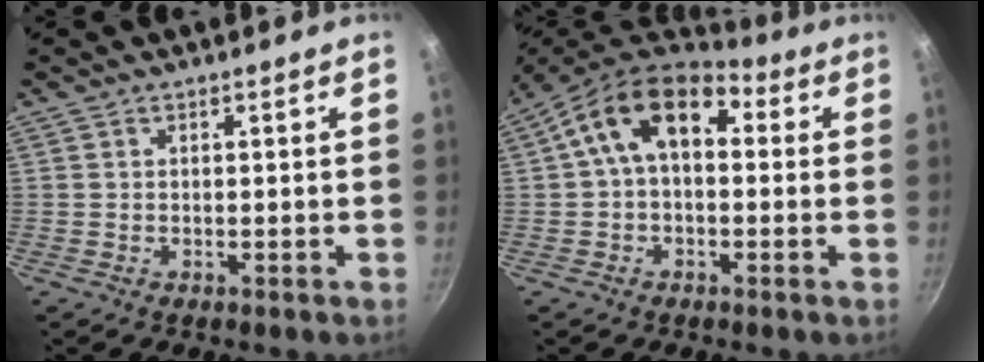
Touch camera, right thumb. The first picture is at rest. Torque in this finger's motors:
{"motor_torque": [-0.21, 2.15, 0.78, -0.59, 0.11]}